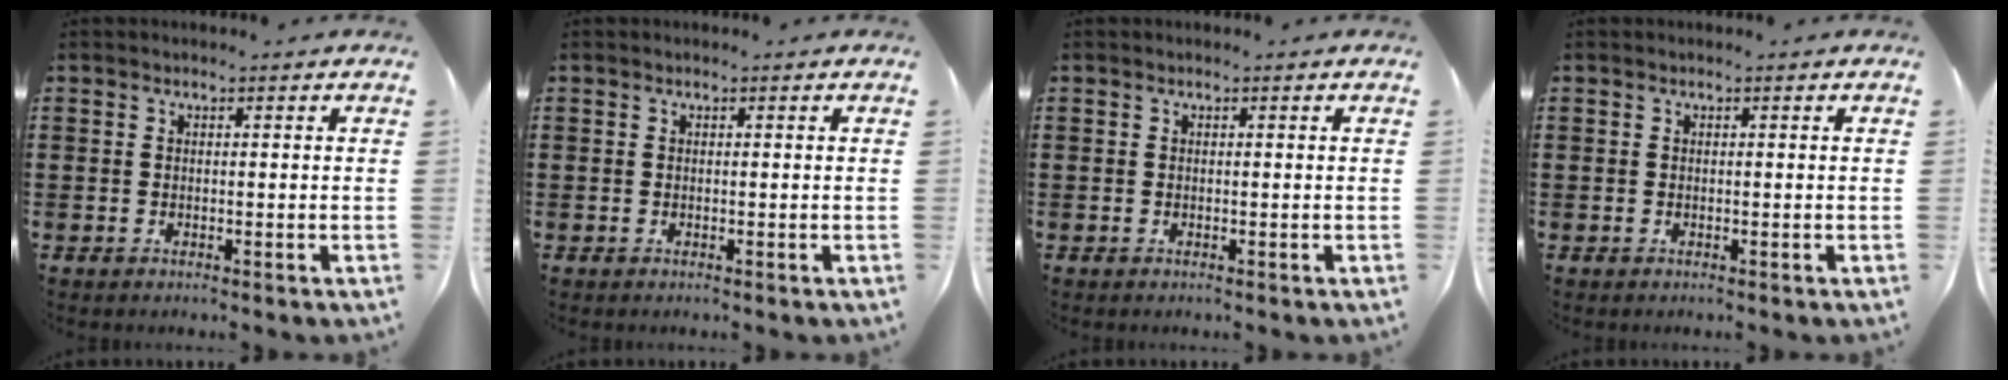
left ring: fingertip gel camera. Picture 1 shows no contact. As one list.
[{"total": 0.0}, {"total": 0.0}, {"total": 0.0}]